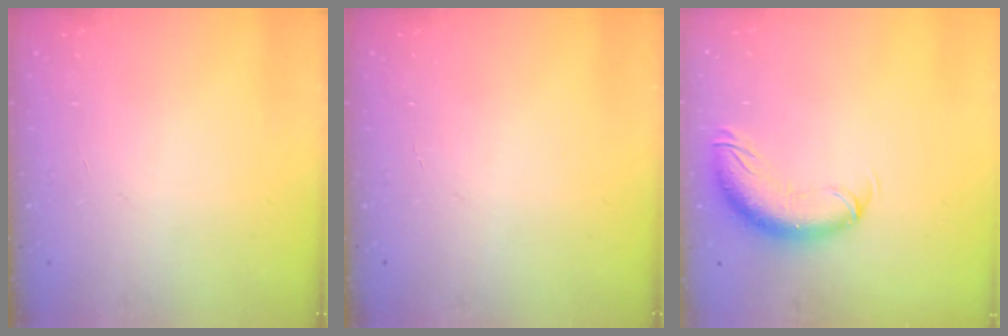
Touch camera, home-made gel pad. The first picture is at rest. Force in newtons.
{"total": 0.0}
{"total": 11.2, "press": 10.8, "slide": 2.9}